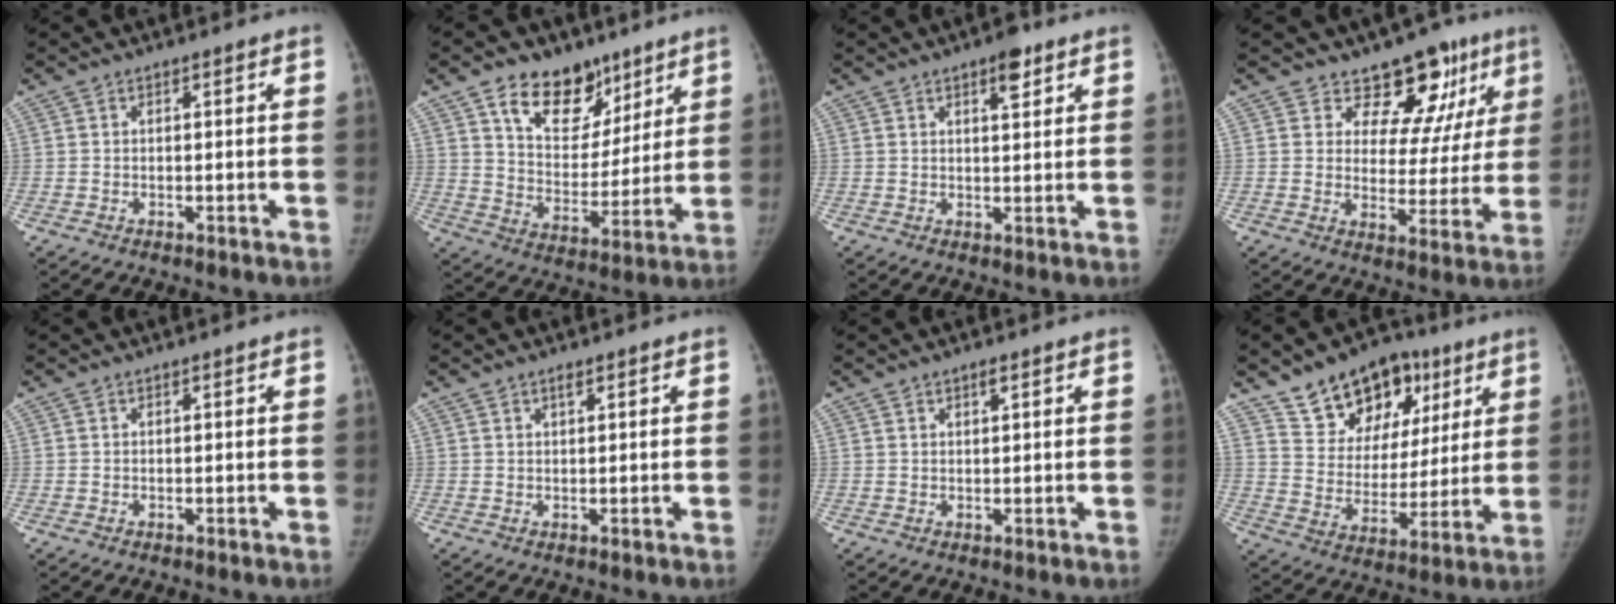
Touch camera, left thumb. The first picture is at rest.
{"total": 15.3, "force": [9.8, 9.7, 6.8], "torque": [-0.059, -0.052, 0.167]}
{"total": 4.3, "force": [2.5, 1.7, 3.0], "torque": [-0.031, -0.012, 0.034]}
{"total": 13.4, "force": [9.2, 7.7, 5.8], "torque": [-0.014, -0.051, 0.114]}
{"total": 0.0}
{"total": 1.1, "force": [0.8, 0.4, 0.7], "torque": [-0.008, -0.003, 0.013]}
{"total": 1.3, "force": [0.9, 0.5, 0.9], "torque": [-0.009, -0.003, 0.013]}
{"total": 17.7, "force": [10.7, 11.4, 8.4], "torque": [-0.078, -0.034, 0.177]}